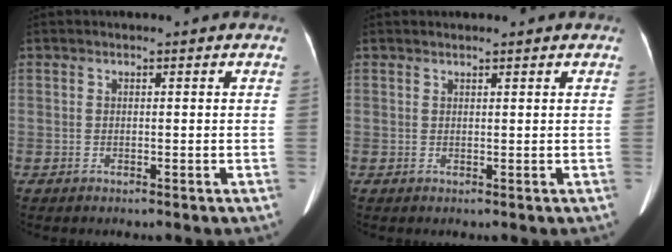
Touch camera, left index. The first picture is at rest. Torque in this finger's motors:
{"motor_torque": [-0.05, 0.01, 0.00, 0.02]}